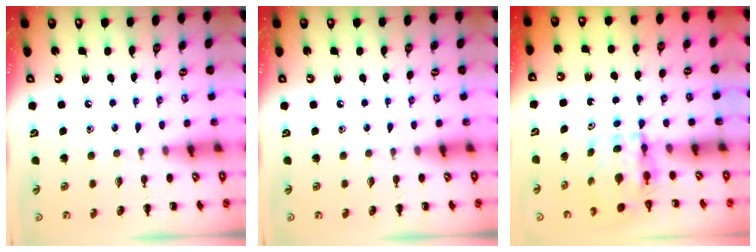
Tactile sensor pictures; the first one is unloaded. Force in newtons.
{"total": 0.0}
{"total": 3.9, "press": 3.9, "slide": 0.3}